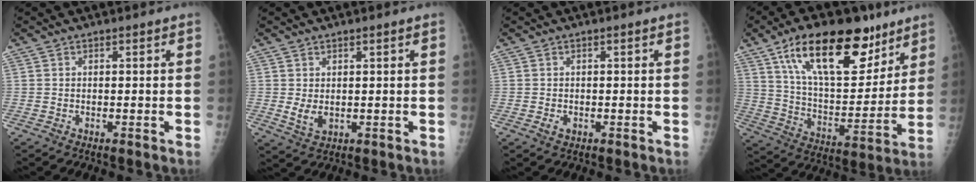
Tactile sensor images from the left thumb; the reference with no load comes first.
{"total": 3.4, "force": [0.3, 1.8, 2.8], "torque": [-0.045, -0.007, 0.014]}
{"total": 1.2, "force": [-0.4, 0.8, 0.9], "torque": [-0.014, 0.002, -0.005]}
{"total": 24.0, "force": [14.2, 10.8, 16.0], "torque": [-0.218, -0.048, 0.243]}